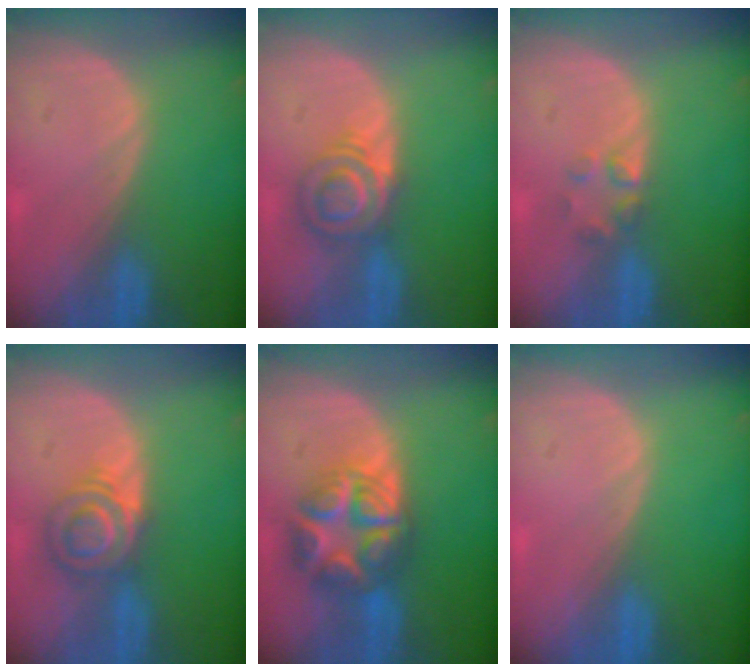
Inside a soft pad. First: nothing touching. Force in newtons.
{"total": 5.7, "press": 5.6, "slide": 0.9}
{"total": 2.2, "press": 2.2, "slide": 0.2}
{"total": 5.7, "press": 5.6, "slide": 0.9}
{"total": 9.0, "press": 9.0, "slide": 0.5}
{"total": 0.0}